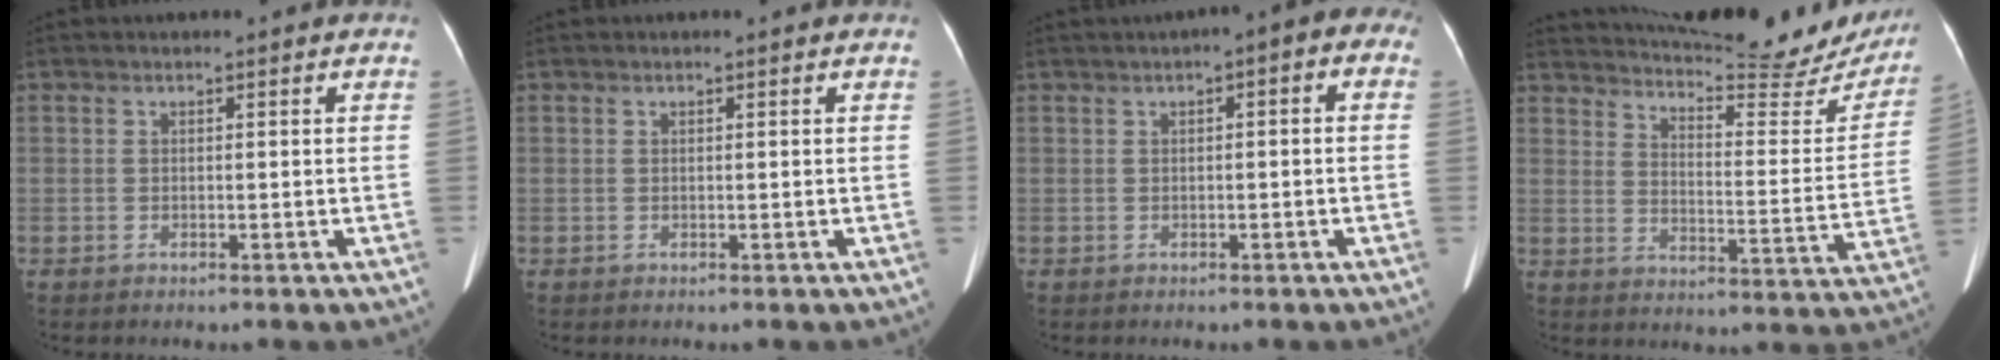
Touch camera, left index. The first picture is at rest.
{"total": 0.6, "force": [0.6, 0.1, 0.2], "torque": [-0.007, 0.006, 0.008]}
{"total": 4.6, "force": [1.3, 1.9, 4.0], "torque": [-0.044, 0.033, 0.009]}
{"total": 24.6, "force": [22.9, 3.1, 8.3], "torque": [-0.122, -0.073, 0.284]}